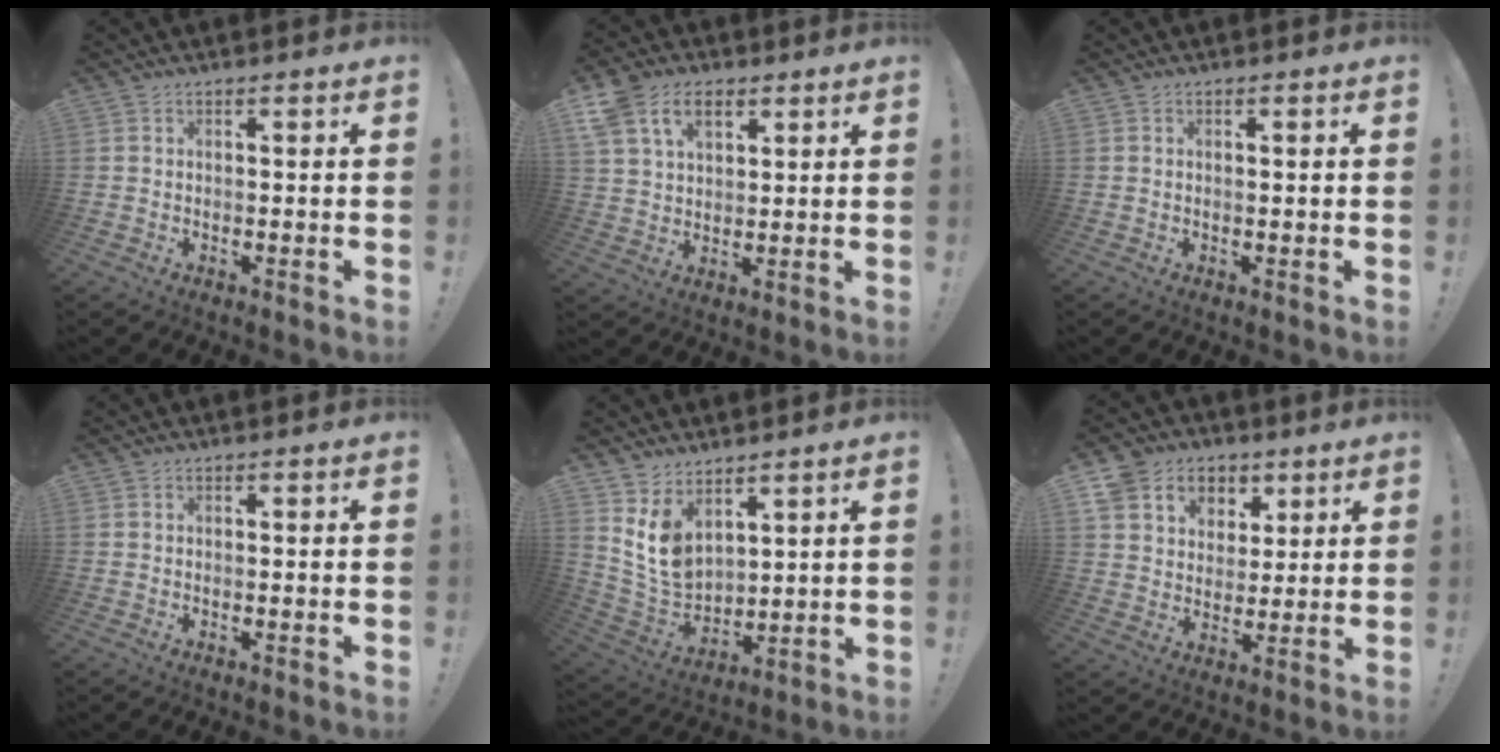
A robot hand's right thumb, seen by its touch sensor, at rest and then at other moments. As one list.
[{"total": 11.1, "force": [5.7, 7.3, 6.0], "torque": [-0.107, -0.007, 0.113]}, {"total": 0.7, "force": [0.3, -0.1, 0.6], "torque": [-0.005, -0.004, 0.003]}, {"total": 0.0}, {"total": 10.5, "force": [5.9, 6.7, 5.6], "torque": [-0.125, -0.044, 0.119]}, {"total": 11.0, "force": [5.5, 9.1, 2.8], "torque": [-0.045, -0.031, 0.111]}]